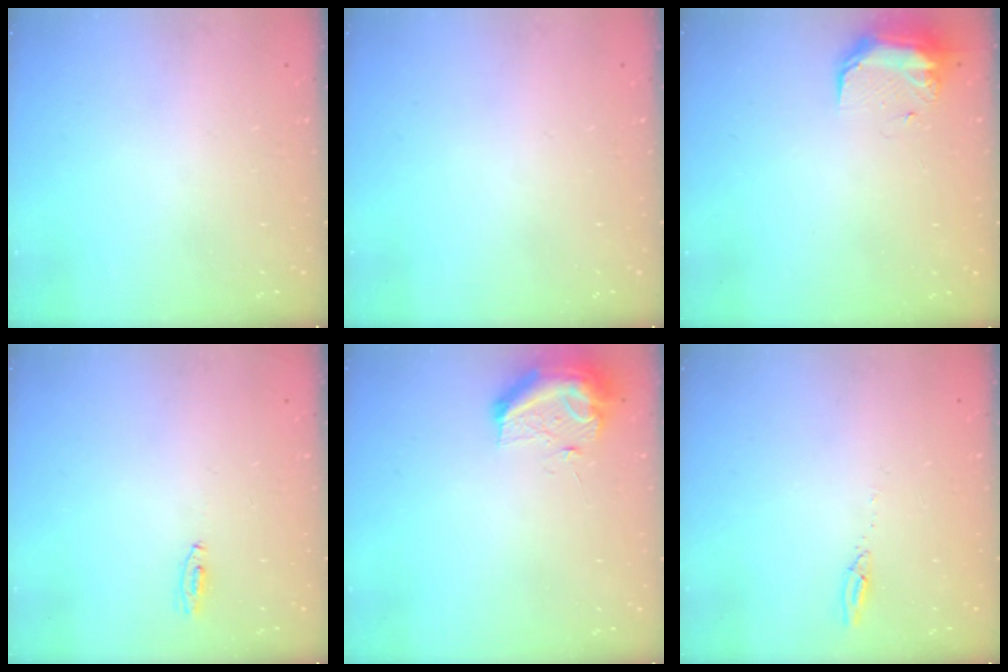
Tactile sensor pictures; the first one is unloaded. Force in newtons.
{"total": 0.0}
{"total": 9.3, "press": 9.1, "slide": 1.9}
{"total": 3.1, "press": 2.8, "slide": 1.3}
{"total": 10.2, "press": 10.2, "slide": 0.3}
{"total": 2.7, "press": 2.7, "slide": 0.2}